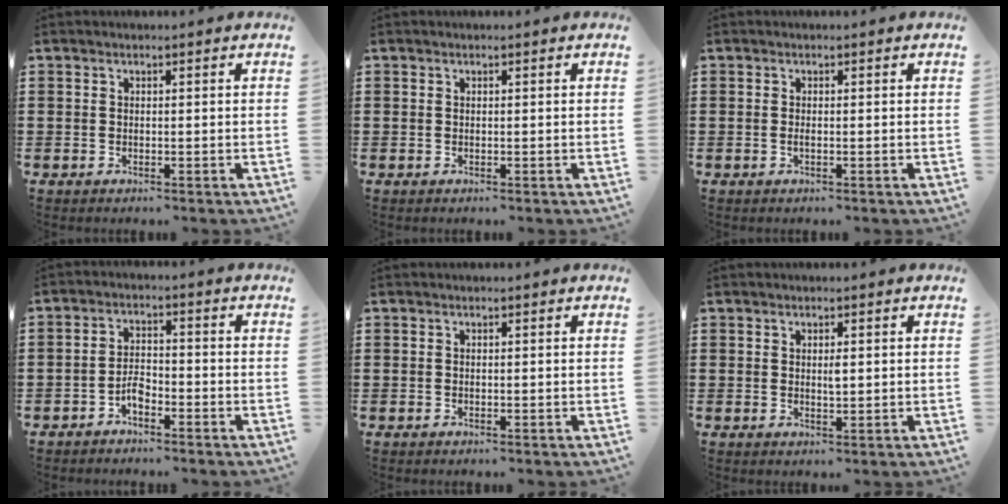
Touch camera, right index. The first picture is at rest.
{"total": 0.0}
{"total": 0.6, "force": [-0.2, 0.1, 0.6], "torque": [-0.010, -0.004, -0.002]}
{"total": 3.1, "force": [-2.0, 1.4, 1.9], "torque": [-0.044, 0.005, -0.043]}
{"total": 0.0}
{"total": 1.4, "force": [0.4, 0.3, 1.3], "torque": [-0.026, 0.001, 0.005]}